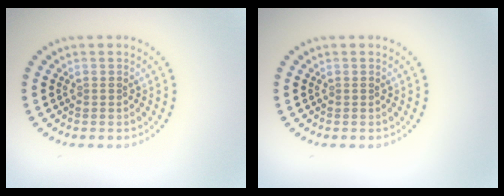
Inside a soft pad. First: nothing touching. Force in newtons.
{"total": 0.0}